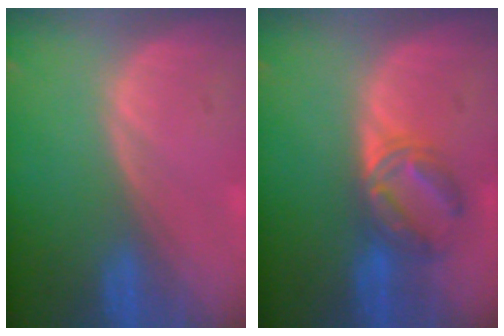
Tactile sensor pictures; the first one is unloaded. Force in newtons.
{"total": 5.9, "press": 5.8, "slide": 1.0}